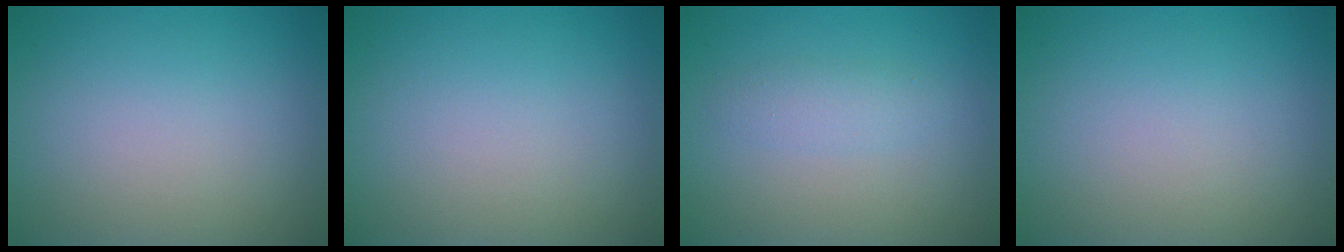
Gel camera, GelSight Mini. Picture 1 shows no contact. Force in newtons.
{"total": 0.0}
{"total": 1.6, "press": 1.6, "slide": 0.1}
{"total": 0.0}